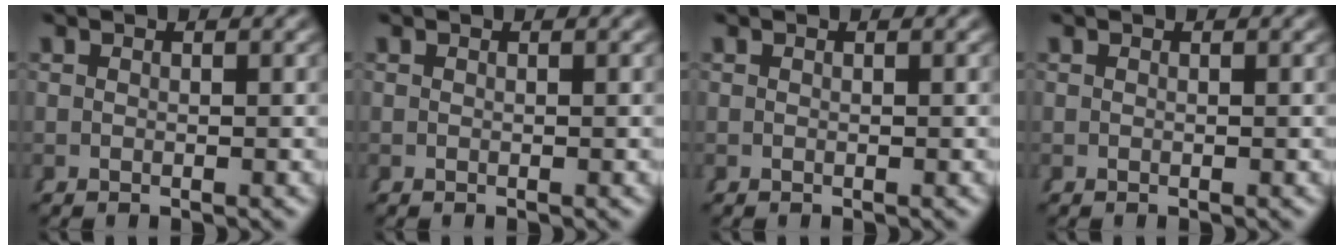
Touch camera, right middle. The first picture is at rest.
{"total": 0.0}
{"total": 0.0}
{"total": 0.0}